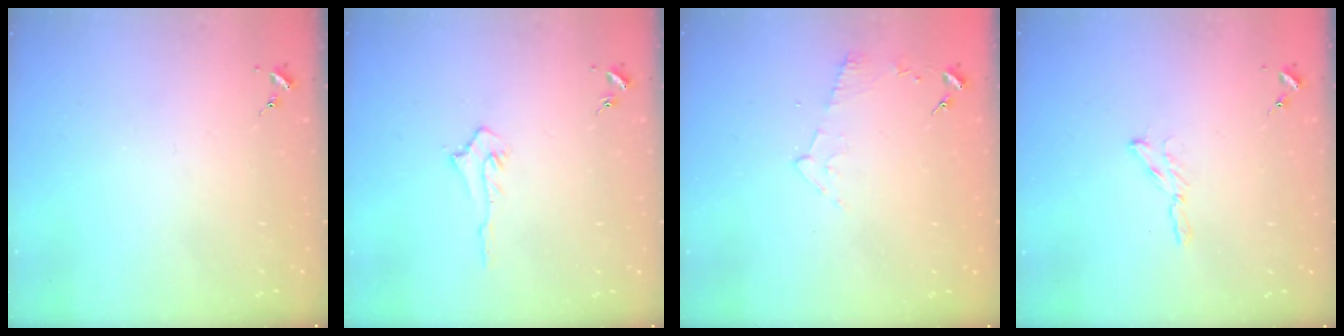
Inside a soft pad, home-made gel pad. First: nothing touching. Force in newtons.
{"total": 4.1, "press": 4.0, "slide": 0.6}
{"total": 5.5, "press": 5.4, "slide": 1.0}
{"total": 2.9, "press": 2.9, "slide": 0.3}